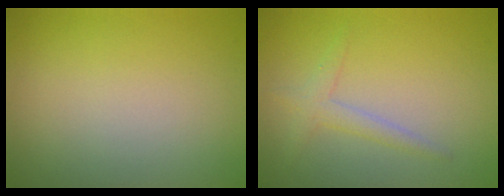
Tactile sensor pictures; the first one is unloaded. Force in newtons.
{"total": 1.6, "press": 1.6, "slide": 0.0}